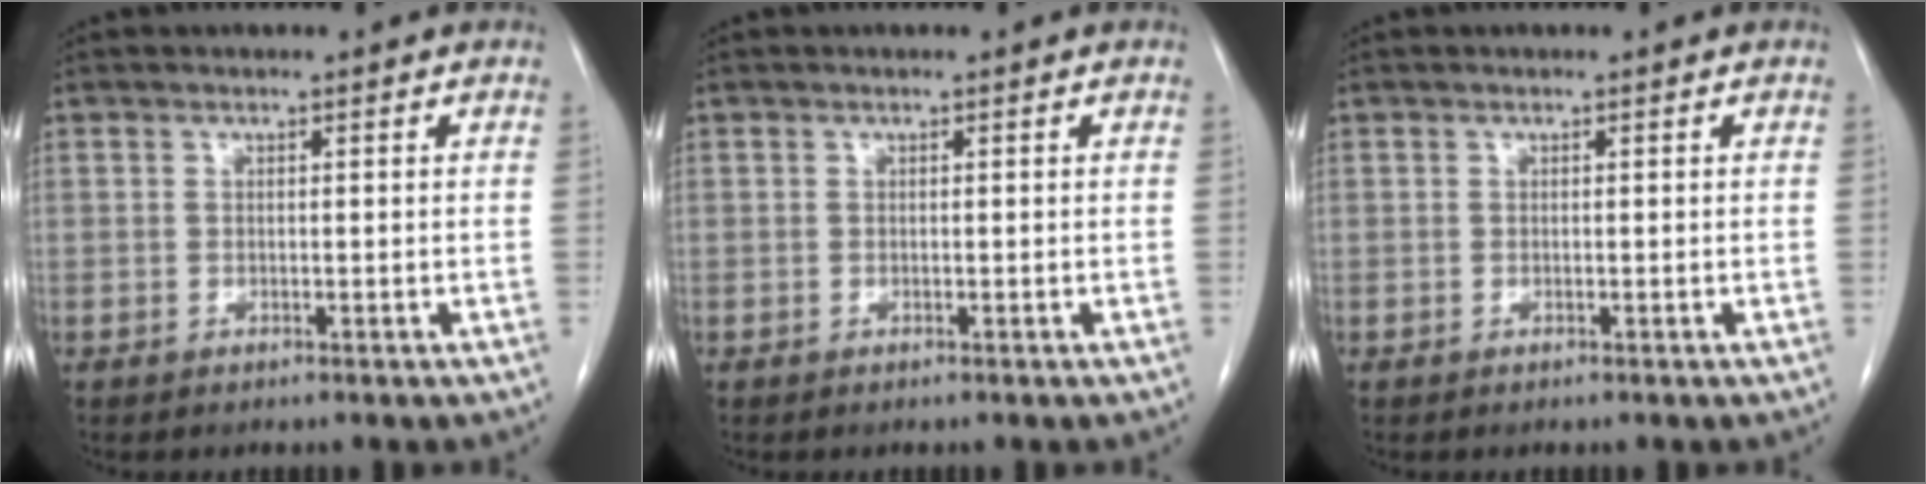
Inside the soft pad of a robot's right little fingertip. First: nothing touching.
{"total": 0.0}
{"total": 0.0}